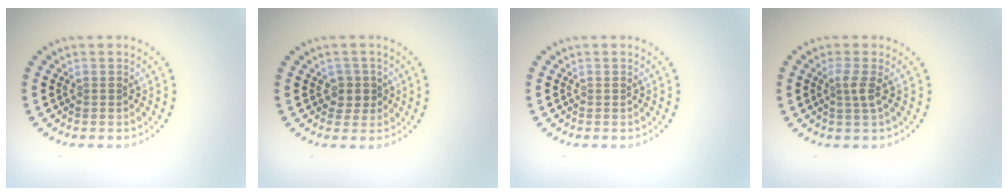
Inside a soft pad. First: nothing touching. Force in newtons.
{"total": 1.8, "press": 1.4, "slide": 1.1}
{"total": 0.0}
{"total": 1.8, "press": 1.3, "slide": 1.2}